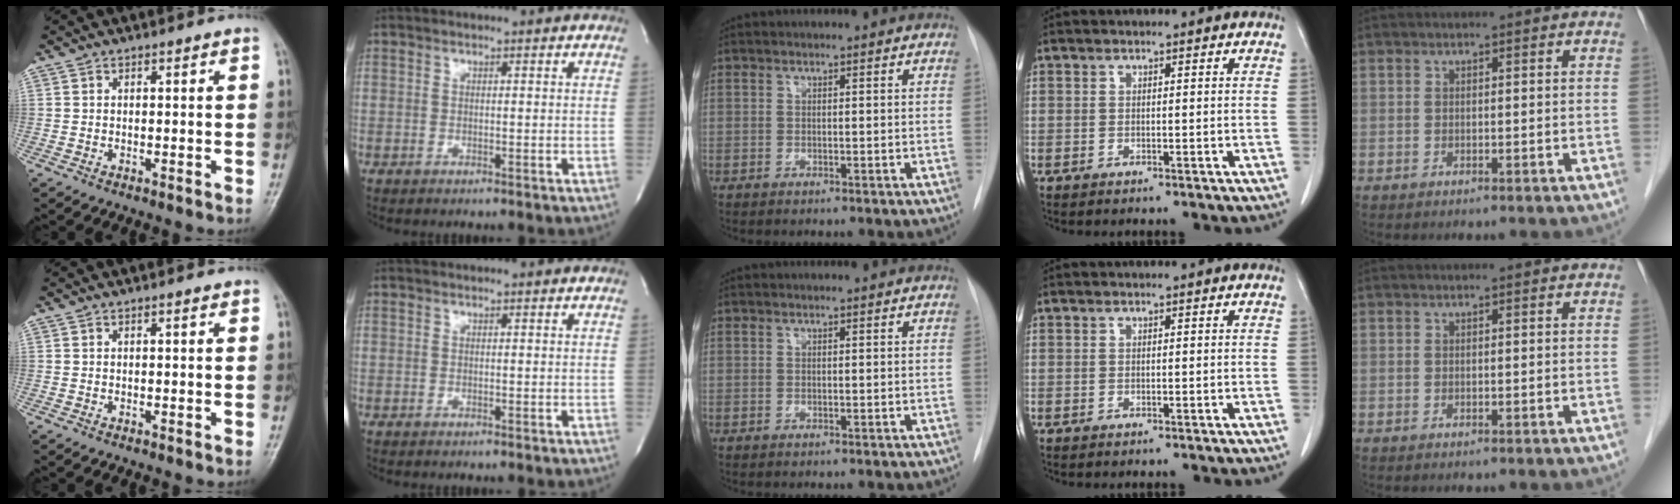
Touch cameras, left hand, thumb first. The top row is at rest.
{}